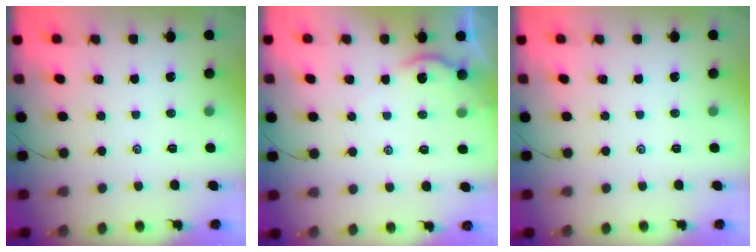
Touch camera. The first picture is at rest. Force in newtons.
{"total": 2.3, "press": 2.2, "slide": 0.4}
{"total": 0.0}